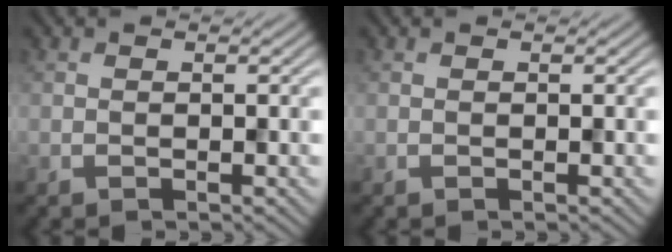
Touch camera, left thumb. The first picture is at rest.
{"total": 0.0}